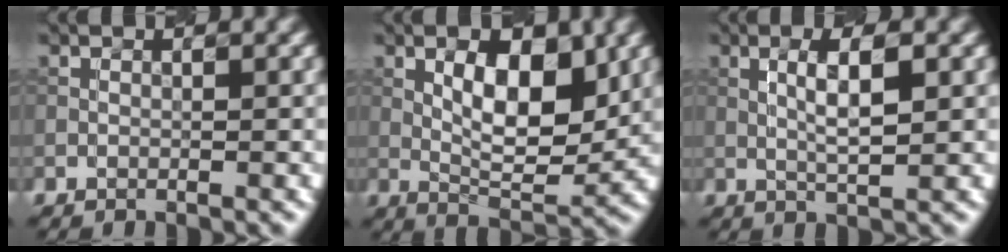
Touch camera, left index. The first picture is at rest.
{"total": 6.6, "force": [1.6, 2.7, 5.8], "torque": [-0.083, -0.004, 0.029]}
{"total": 3.6, "force": [0.7, 0.7, 3.5], "torque": [-0.064, 0.003, 0.014]}